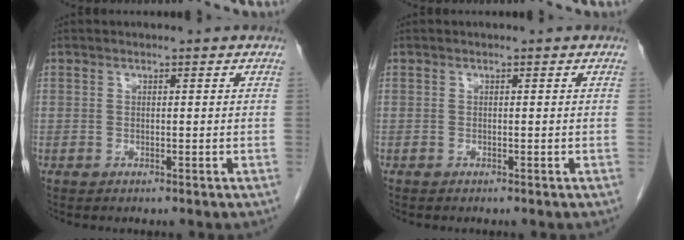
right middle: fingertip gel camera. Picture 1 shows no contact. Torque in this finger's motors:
{"motor_torque": [-0.03, 0.02, -0.03, -0.01]}